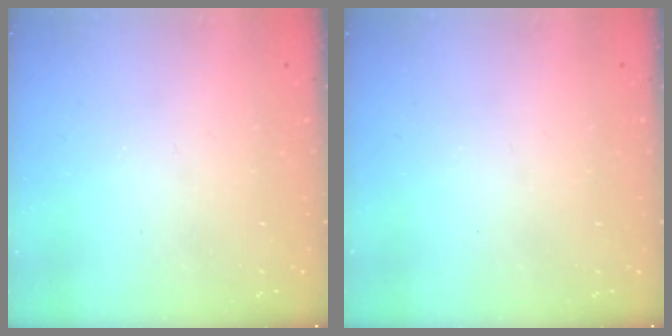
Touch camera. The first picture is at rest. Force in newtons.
{"total": 0.0}